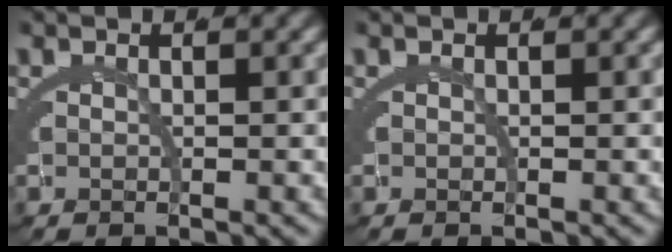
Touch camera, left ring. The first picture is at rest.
{"total": 0.0}